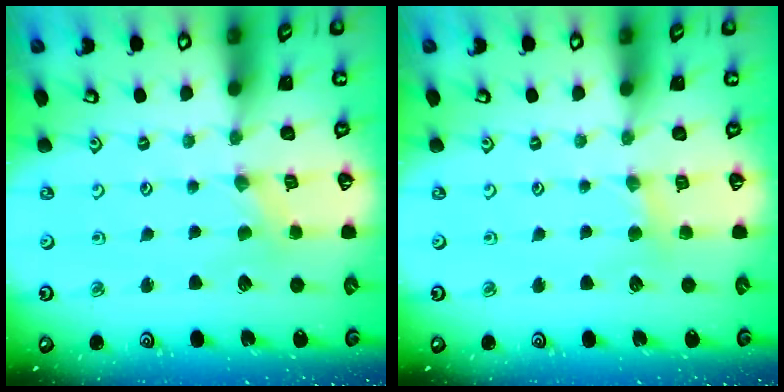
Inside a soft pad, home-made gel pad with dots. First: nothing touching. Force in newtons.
{"total": 3.3, "press": 3.3, "slide": 0.4}